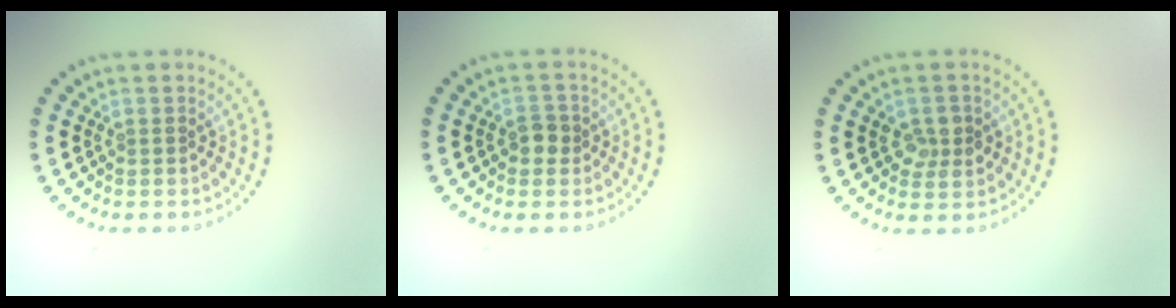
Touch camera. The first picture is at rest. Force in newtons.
{"total": 1.6, "press": 1.6, "slide": 0.5}
{"total": 2.5, "press": 2.5, "slide": 0.4}